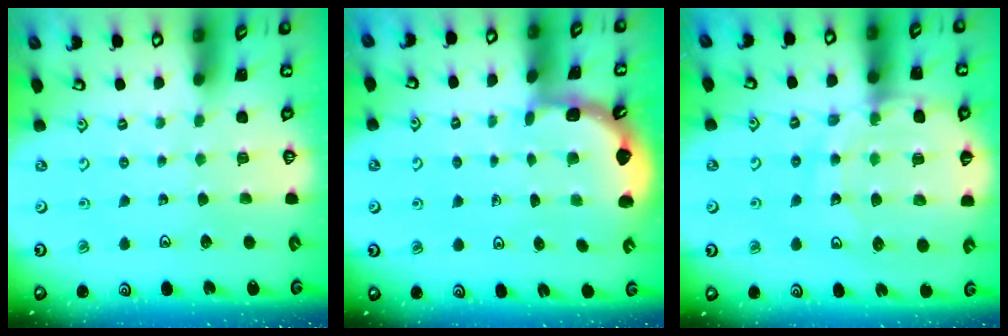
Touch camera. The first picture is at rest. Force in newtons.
{"total": 2.1, "press": 2.1, "slide": 0.2}
{"total": 16.0, "press": 15.7, "slide": 2.8}